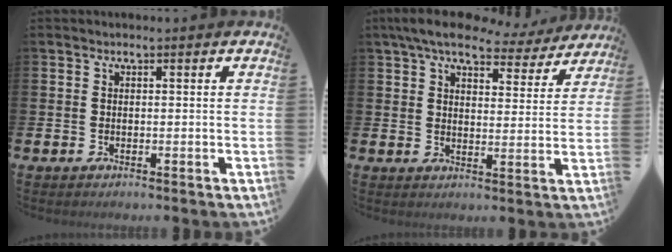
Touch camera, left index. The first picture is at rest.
{"total": 7.4, "force": [6.5, 2.3, 2.9], "torque": [-0.062, -0.034, 0.111]}